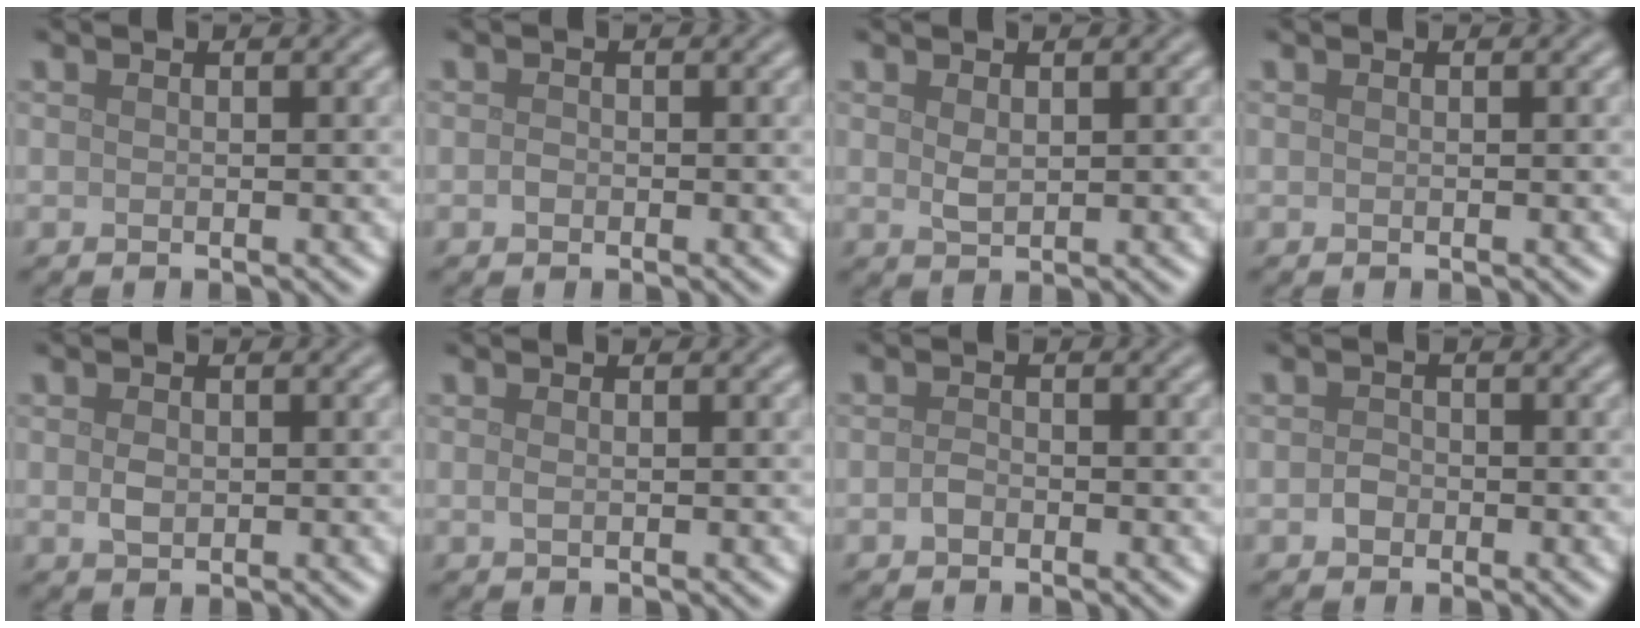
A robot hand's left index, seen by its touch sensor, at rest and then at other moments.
{"total": 0.6, "force": [-0.2, 0.5, 0.3], "torque": [-0.006, -0.002, -0.006]}
{"total": 1.4, "force": [0.5, 0.7, 1.0], "torque": [-0.023, -0.003, 0.014]}
{"total": 0.0}
{"total": 1.4, "force": [0.1, 1.0, 1.0], "torque": [-0.021, -0.002, 0.002]}
{"total": 0.5, "force": [0.1, 0.2, 0.5], "torque": [-0.011, 0.000, 0.002]}
{"total": 0.9, "force": [-0.5, 0.6, 0.5], "torque": [-0.013, -0.001, -0.011]}
{"total": 1.1, "force": [-0.4, 1.0, 0.4], "torque": [-0.006, -0.001, -0.010]}